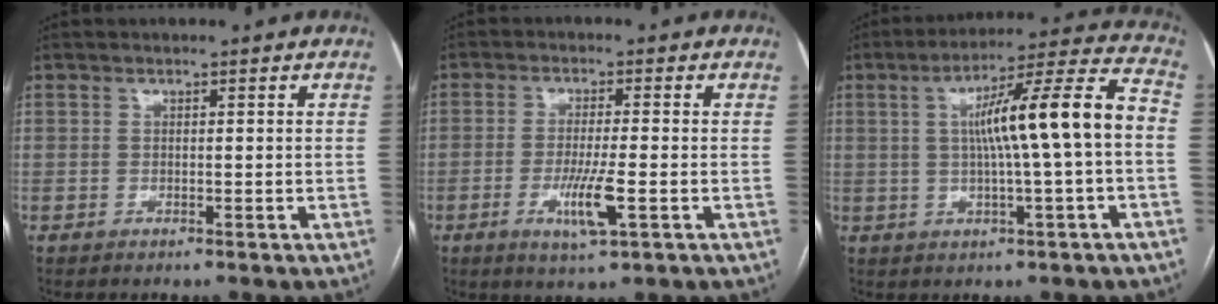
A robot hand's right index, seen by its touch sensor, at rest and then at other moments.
{"total": 6.3, "force": [-2.0, 0.3, 5.9], "torque": [-0.116, -0.013, -0.033]}
{"total": 13.9, "force": [0.1, -0.1, 13.9], "torque": [-0.215, 0.024, -0.001]}